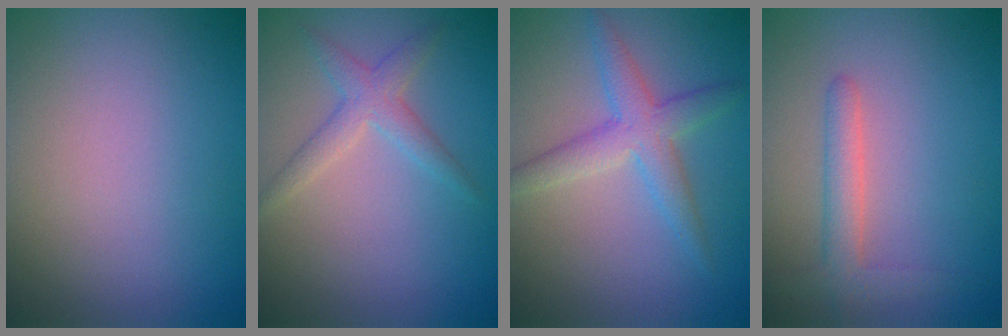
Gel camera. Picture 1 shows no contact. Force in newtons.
{"total": 2.4, "press": 2.4, "slide": 0.0}
{"total": 3.6, "press": 3.6, "slide": 0.1}
{"total": 2.4, "press": 2.4, "slide": 0.3}